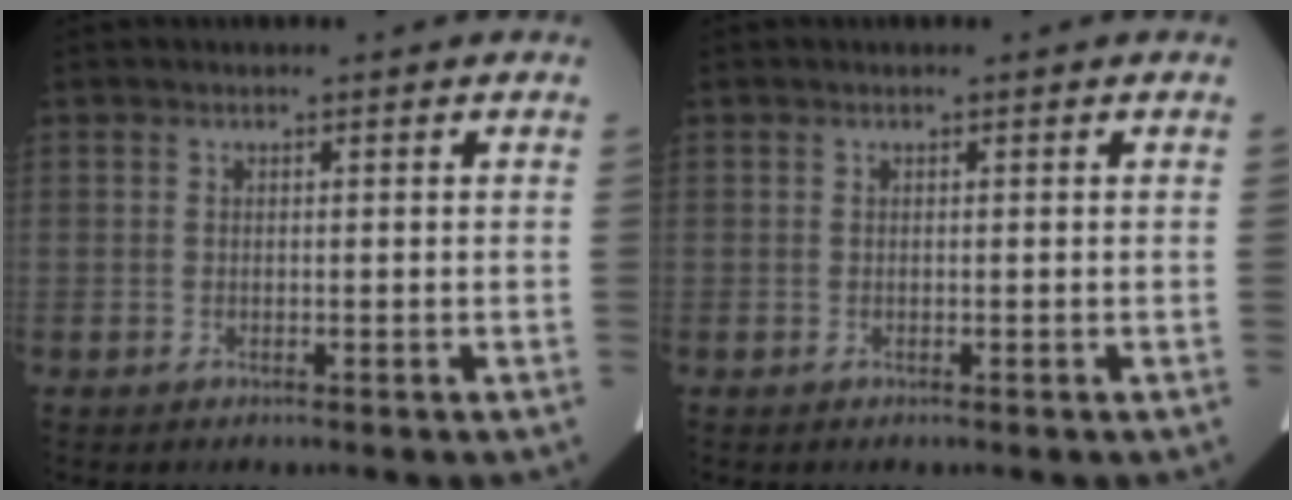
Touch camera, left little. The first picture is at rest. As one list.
[{"total": 0.0}]